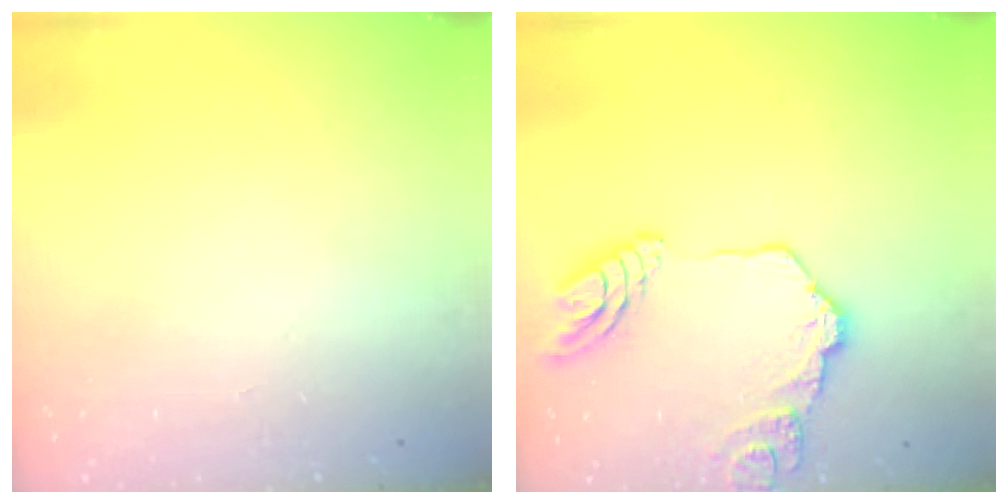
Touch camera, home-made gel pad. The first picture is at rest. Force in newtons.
{"total": 13.8, "press": 13.7, "slide": 1.4}